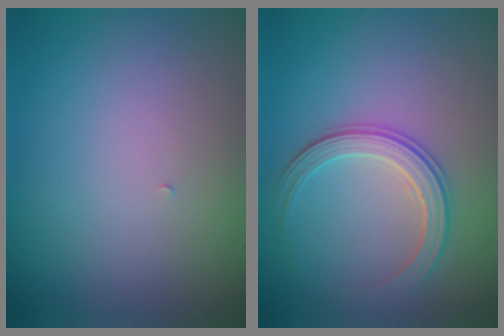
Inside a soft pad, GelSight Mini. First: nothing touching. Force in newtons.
{"total": 2.9, "press": 2.8, "slide": 0.5}